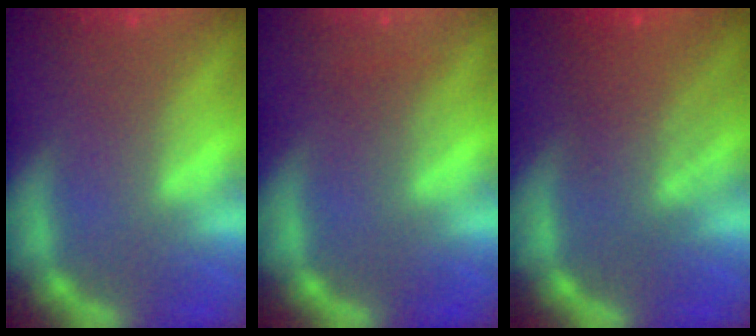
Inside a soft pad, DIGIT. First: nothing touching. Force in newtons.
{"total": 1.5}
{"total": 5.6}